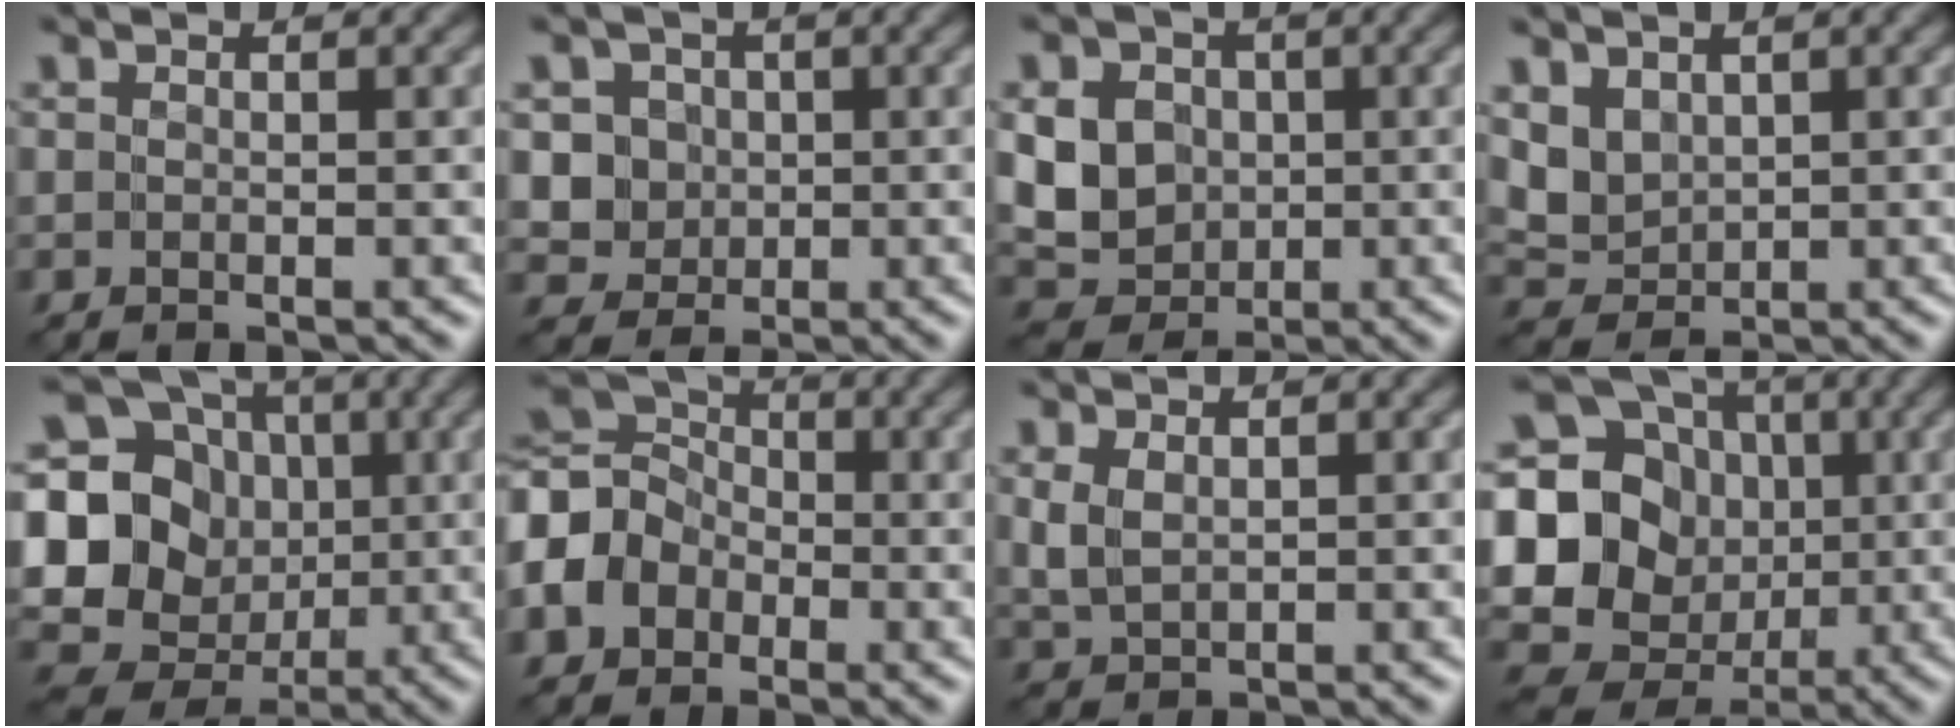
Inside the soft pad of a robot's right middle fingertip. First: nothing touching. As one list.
[{"total": 4.4, "force": [1.0, 4.1, 1.3], "torque": [-0.011, 0.015, 0.014]}, {"total": 6.3, "force": [0.7, 5.5, 2.9], "torque": [-0.065, 0.015, 0.001]}, {"total": 2.7, "force": [1.4, 2.0, 1.1], "torque": [-0.033, -0.006, 0.032]}, {"total": 16.7, "force": [0.9, 15.5, 6.3], "torque": [-0.167, 0.025, -0.006]}, {"total": 6.4, "force": [-1.4, 5.4, 3.2], "torque": [-0.076, 0.013, -0.044]}, {"total": 1.9, "force": [0.9, 1.2, 1.2], "torque": [-0.033, 0.001, 0.023]}, {"total": 18.8, "force": [0.9, 17.5, 6.8], "torque": [-0.174, 0.018, -0.014]}]